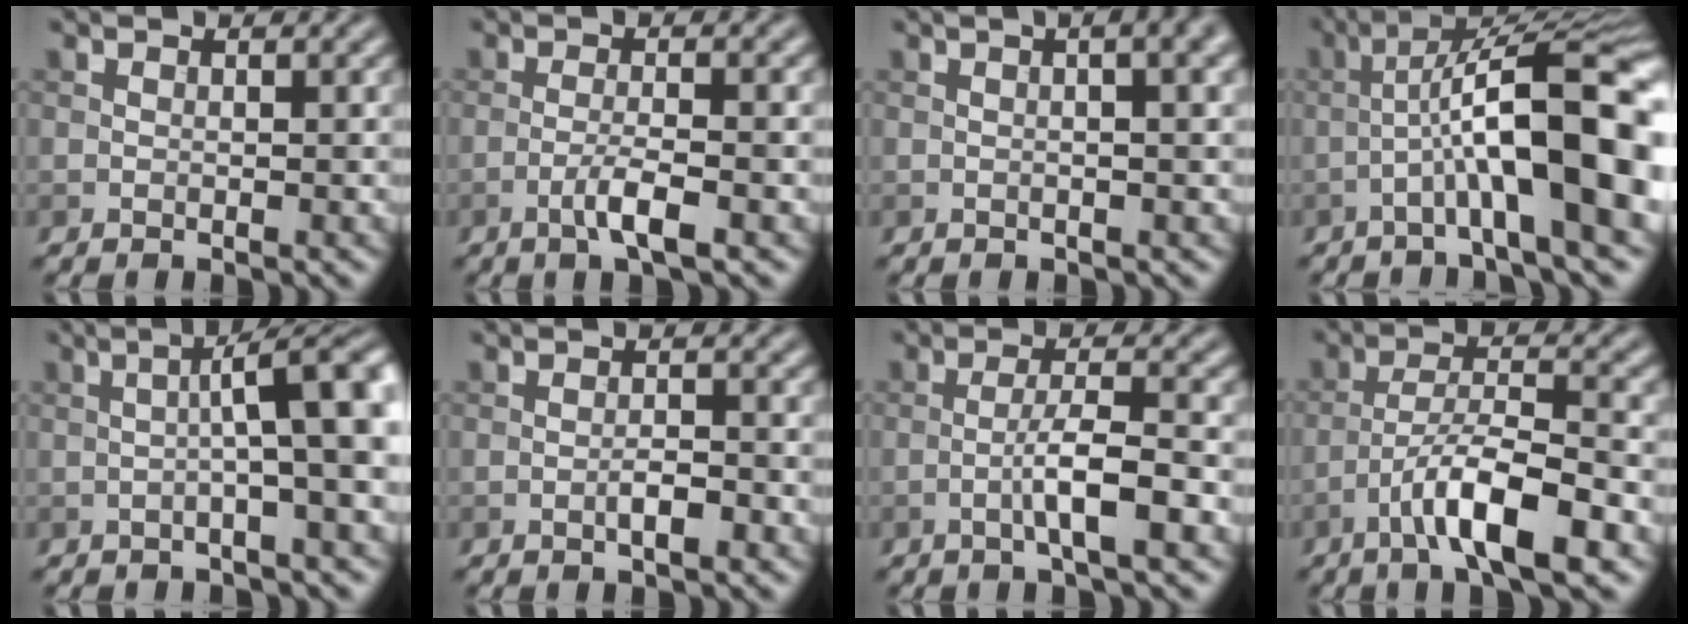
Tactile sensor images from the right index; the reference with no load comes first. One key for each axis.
{"total": 3.2, "fx": -1.4, "fy": 0.4, "fz": 2.9, "tx": -0.052, "ty": 0.008, "tz": -0.033}
{"total": 8.0, "fx": 2.7, "fy": 3.6, "fz": 6.5, "tx": -0.032, "ty": 0.039, "tz": -0.002}
{"total": 11.3, "fx": -2.3, "fy": 1.9, "fz": 10.9, "tx": -0.167, "ty": 0.033, "tz": -0.039}
{"total": 7.2, "fx": 0.4, "fy": 1.0, "fz": 7.2, "tx": -0.103, "ty": 0.014, "tz": -0.002}
{"total": 1.9, "fx": -0.8, "fy": 0.4, "fz": 1.6, "tx": -0.028, "ty": 0.003, "tz": -0.016}
{"total": 4.0, "fx": -1.5, "fy": 0.4, "fz": 3.7, "tx": -0.066, "ty": 0.011, "tz": -0.033}
{"total": 7.7, "fx": -4.0, "fy": 1.7, "fz": 6.3, "tx": -0.108, "ty": 0.012, "tz": -0.072}